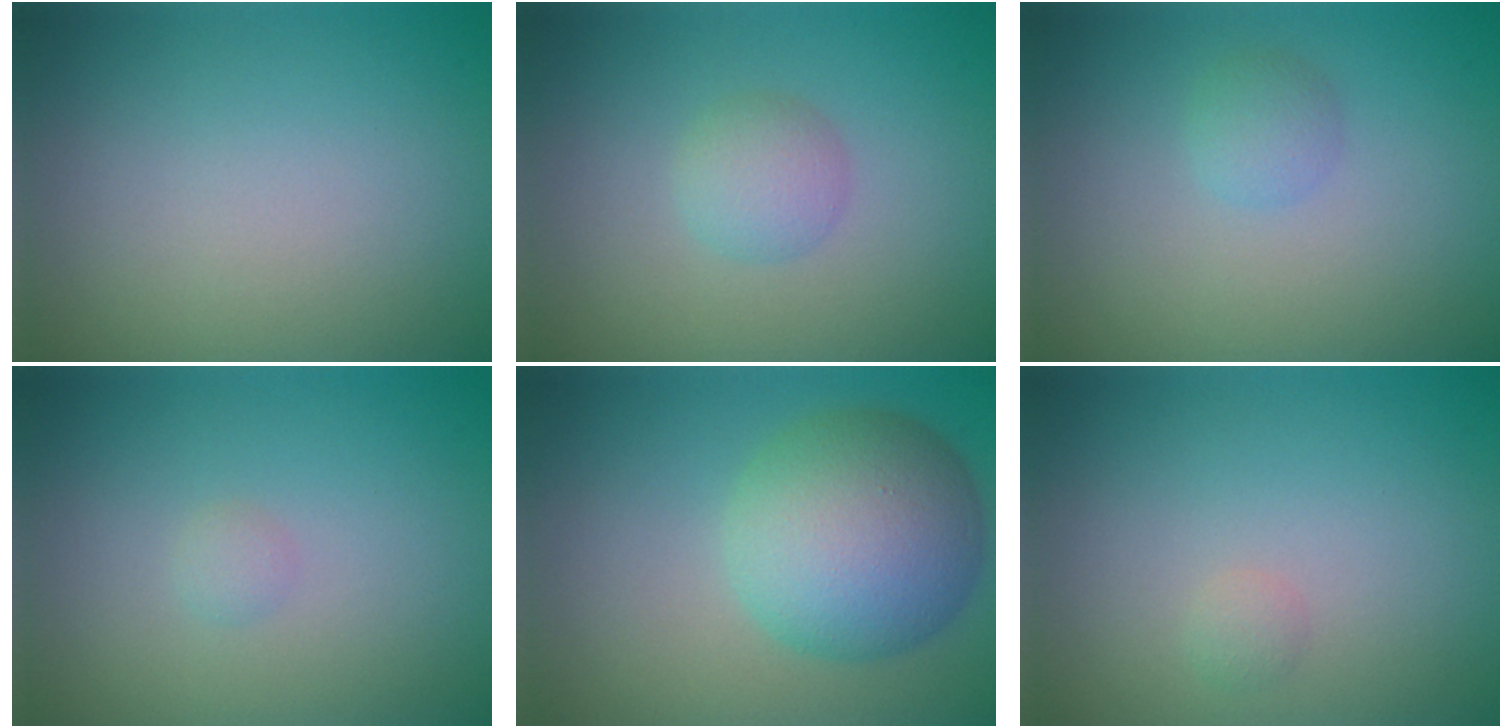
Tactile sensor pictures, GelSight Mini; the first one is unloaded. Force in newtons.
{"total": 2.1, "press": 2.1, "slide": 0.1}
{"total": 1.3, "press": 1.3, "slide": 0.0}
{"total": 0.6, "press": 0.6, "slide": 0.0}
{"total": 8.3, "press": 8.3, "slide": 0.1}
{"total": 0.6, "press": 0.6, "slide": 0.1}